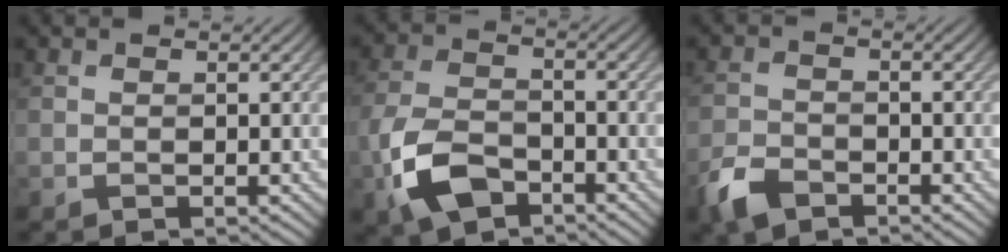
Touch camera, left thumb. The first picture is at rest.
{"total": 8.0, "force": [-4.4, 4.5, 5.0], "torque": [-0.129, -0.007, -0.097]}
{"total": 4.6, "force": [-3.4, 2.4, 2.2], "torque": [-0.055, -0.009, -0.075]}